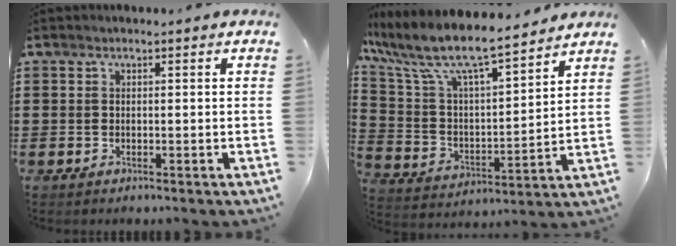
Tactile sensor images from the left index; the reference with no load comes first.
{"total": 8.8, "force": [7.3, 1.4, 4.6], "torque": [-0.123, -0.053, 0.121]}